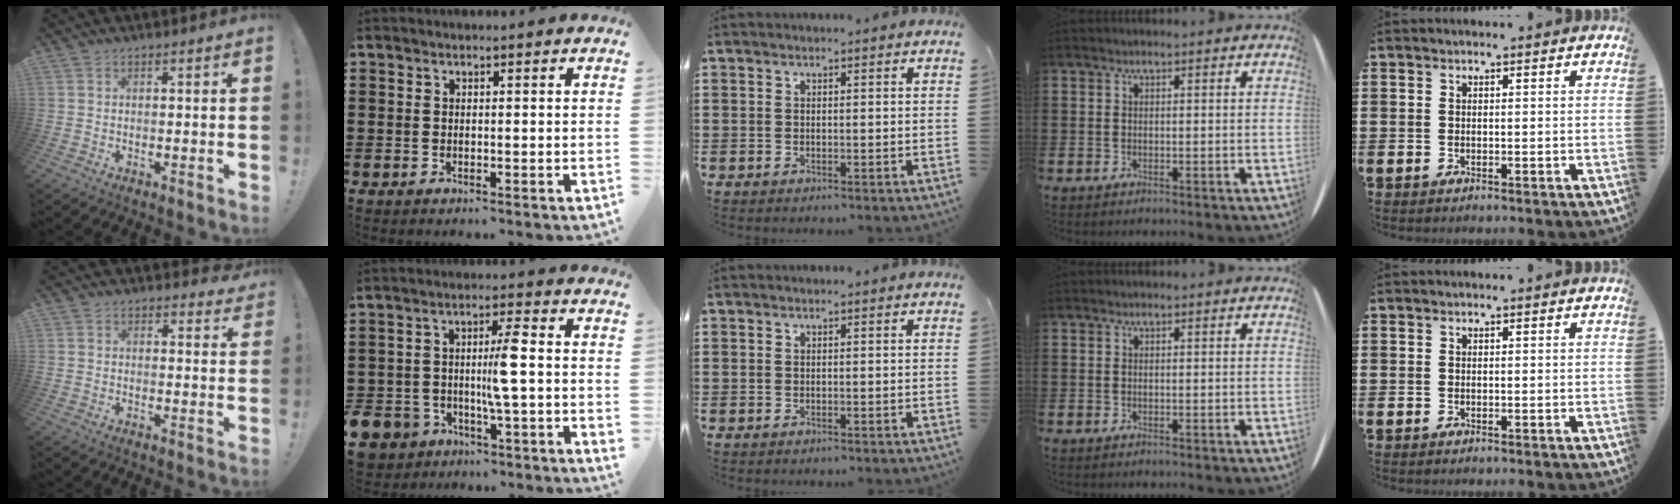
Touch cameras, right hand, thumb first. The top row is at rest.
{"thumb": {"total": 3.0, "force": [2.1, 1.9, 0.8], "torque": [0.001, -0.015, 0.038]}, "index": {"total": 7.5, "force": [-2.1, 3.1, 6.5], "torque": [-0.148, -0.003, -0.047]}}